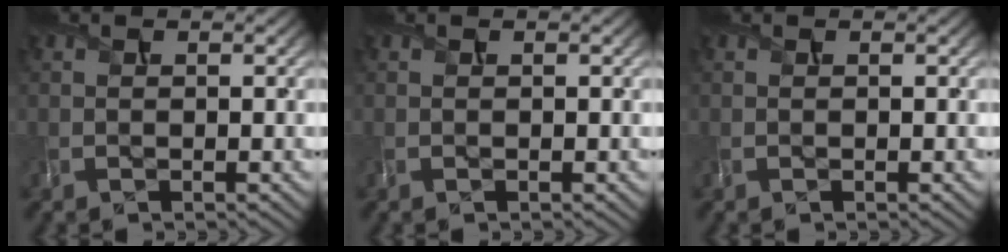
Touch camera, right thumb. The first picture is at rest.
{"total": 0.0}
{"total": 0.0}